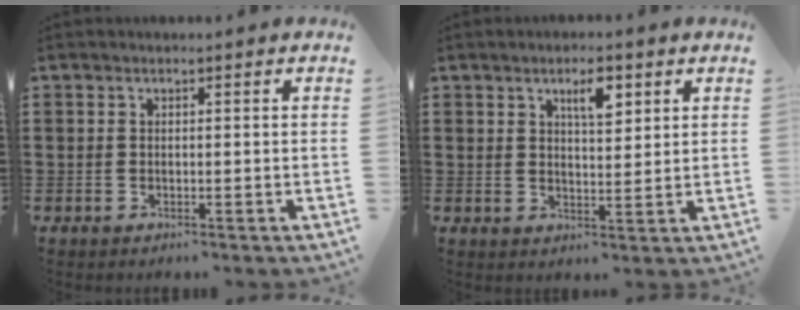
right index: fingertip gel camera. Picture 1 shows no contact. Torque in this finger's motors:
{"motor_torque": [0.89, 0.41, 0.20, 0.04]}